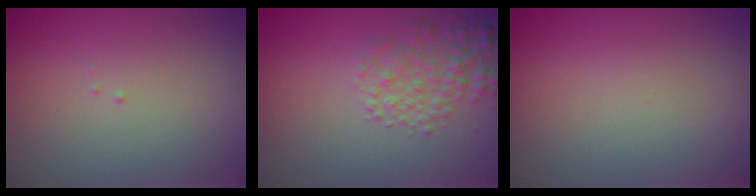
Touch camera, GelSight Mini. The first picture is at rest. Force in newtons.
{"total": 3.4, "press": 3.4, "slide": 0.1}
{"total": 0.0}